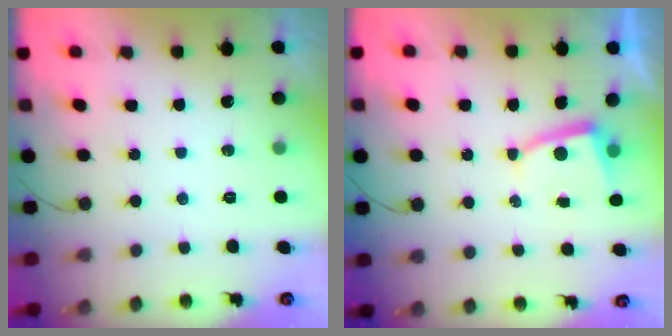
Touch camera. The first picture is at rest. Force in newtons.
{"total": 4.0, "press": 3.9, "slide": 0.5}